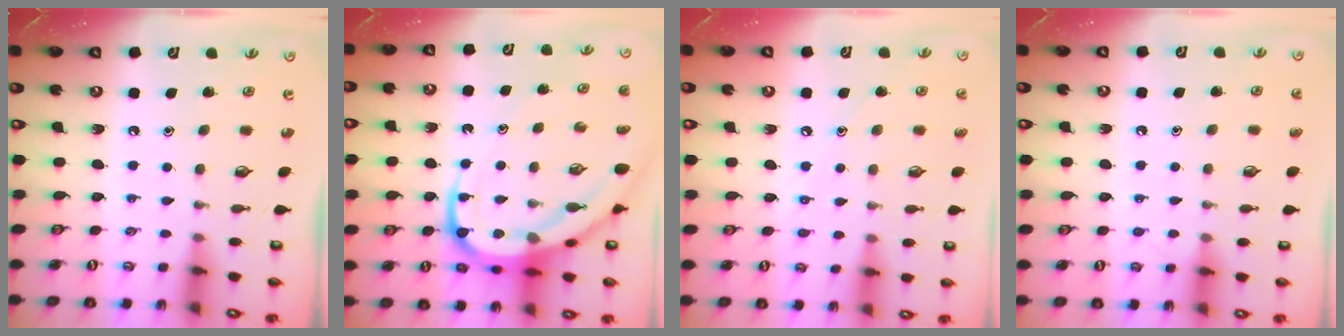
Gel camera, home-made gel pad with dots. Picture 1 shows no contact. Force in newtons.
{"total": 18.5, "press": 18.4, "slide": 1.8}
{"total": 5.5, "press": 5.5, "slide": 0.7}
{"total": 3.0, "press": 3.0, "slide": 0.3}